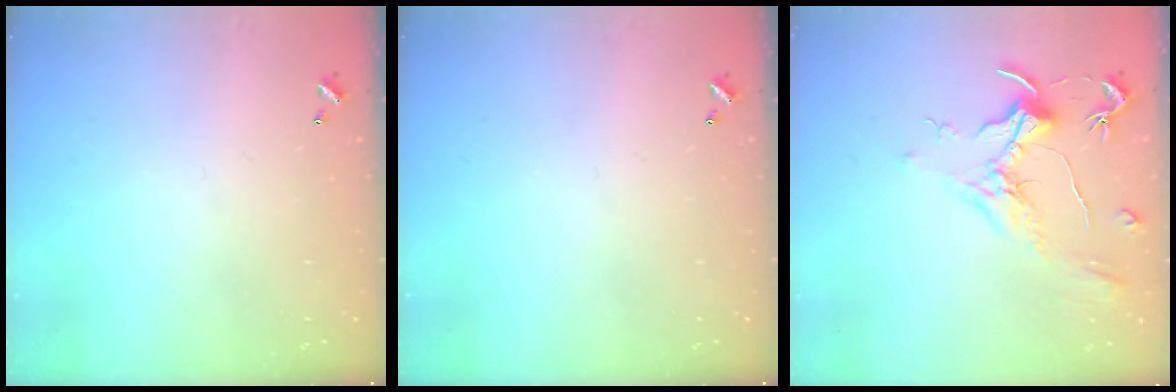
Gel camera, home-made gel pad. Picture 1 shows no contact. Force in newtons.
{"total": 0.0}
{"total": 1.9, "press": 1.7, "slide": 0.9}